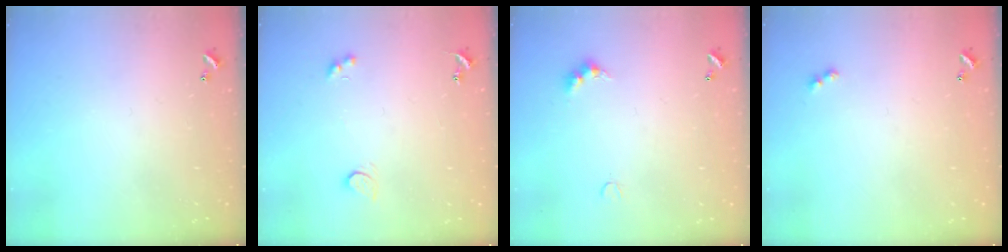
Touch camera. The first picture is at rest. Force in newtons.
{"total": 2.8, "press": 2.8, "slide": 0.5}
{"total": 2.9, "press": 2.8, "slide": 0.7}
{"total": 3.1, "press": 3.0, "slide": 0.7}